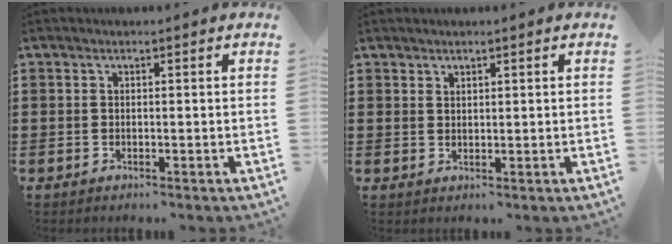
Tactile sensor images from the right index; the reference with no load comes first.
{"total": 1.2, "force": [1.1, 0.3, 0.0], "torque": [-0.001, 0.001, 0.022]}